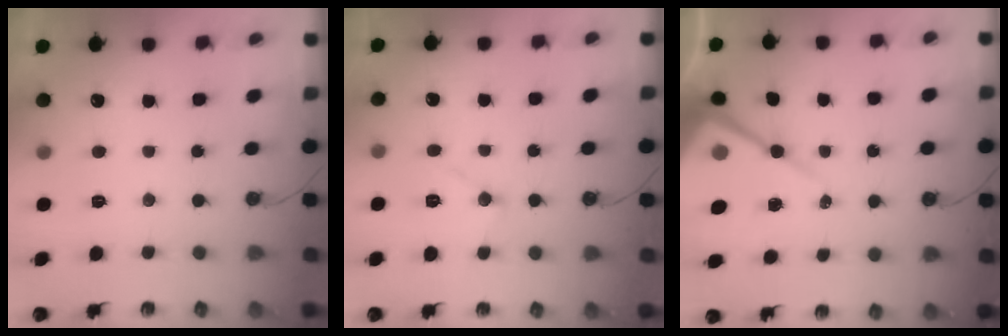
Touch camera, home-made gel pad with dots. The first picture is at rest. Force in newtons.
{"total": 10.2, "press": 10.2, "slide": 0.7}
{"total": 14.2, "press": 14.1, "slide": 1.3}